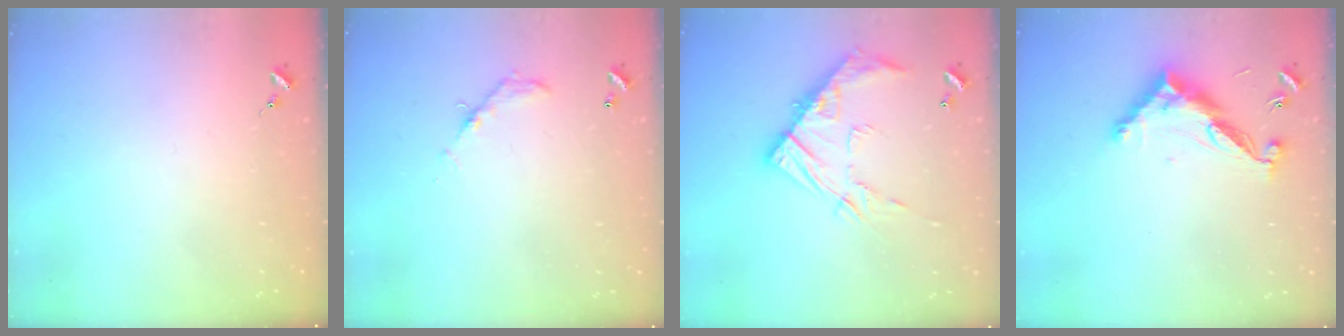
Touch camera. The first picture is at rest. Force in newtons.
{"total": 6.2, "press": 6.2, "slide": 0.4}
{"total": 15.0, "press": 15.0, "slide": 1.0}
{"total": 12.4, "press": 12.4, "slide": 0.2}